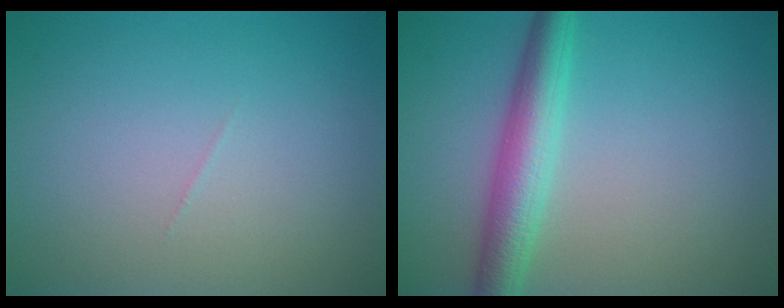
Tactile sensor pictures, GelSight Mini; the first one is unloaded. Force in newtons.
{"total": 4.4, "press": 4.4, "slide": 0.0}